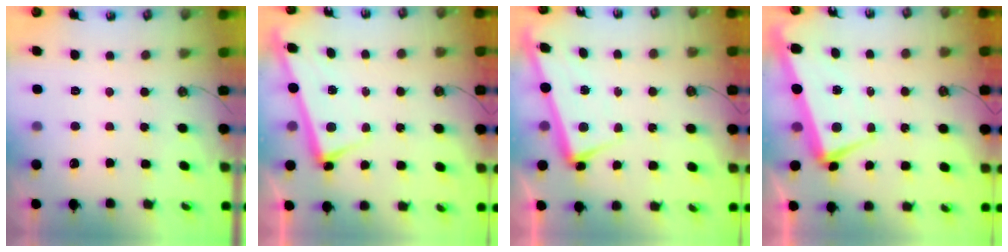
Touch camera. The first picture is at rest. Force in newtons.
{"total": 2.8, "press": 2.7, "slide": 0.4}
{"total": 2.3, "press": 2.2, "slide": 0.7}
{"total": 1.6, "press": 1.4, "slide": 0.9}